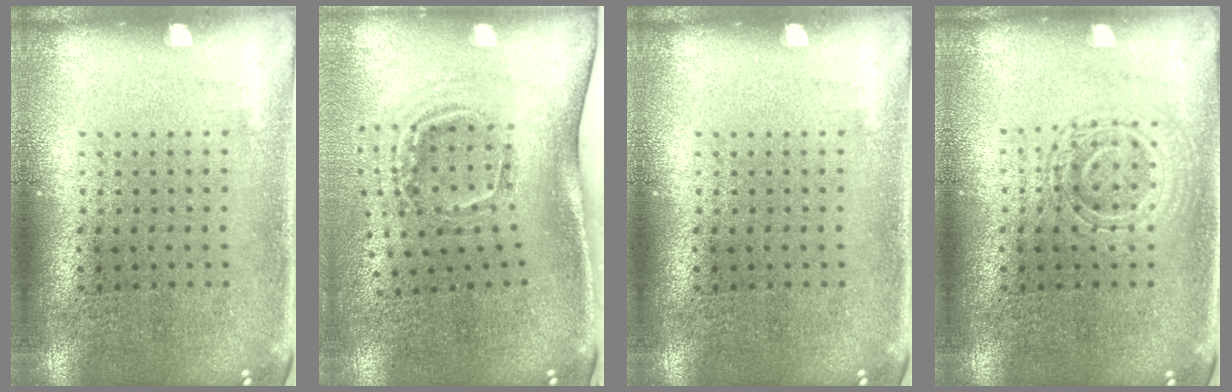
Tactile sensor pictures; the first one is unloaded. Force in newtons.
{"total": 2.1, "press": 1.3, "slide": 1.7}
{"total": 0.0}
{"total": 2.5, "press": 2.5, "slide": 0.5}